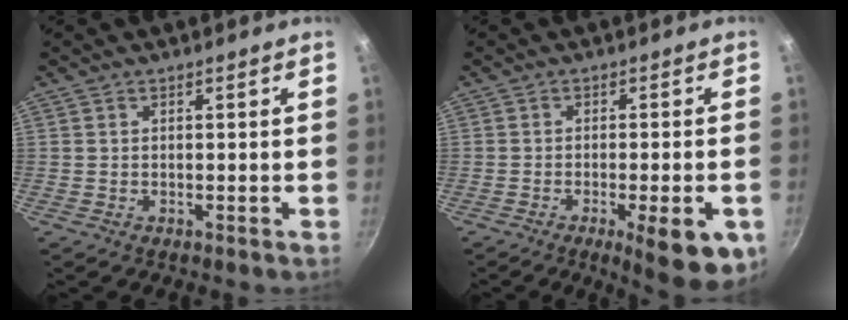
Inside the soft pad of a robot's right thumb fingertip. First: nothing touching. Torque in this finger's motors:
{"motor_torque": [1.39, 1.71, 0.05, -0.15, 0.31]}